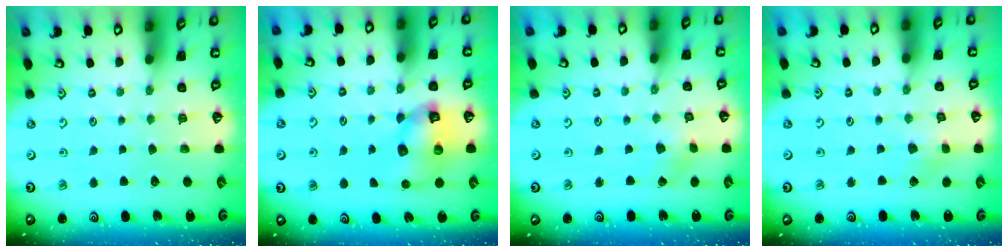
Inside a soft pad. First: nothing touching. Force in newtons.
{"total": 10.0, "press": 9.8, "slide": 1.6}
{"total": 1.8, "press": 1.8, "slide": 0.2}
{"total": 2.8, "press": 2.8, "slide": 0.6}